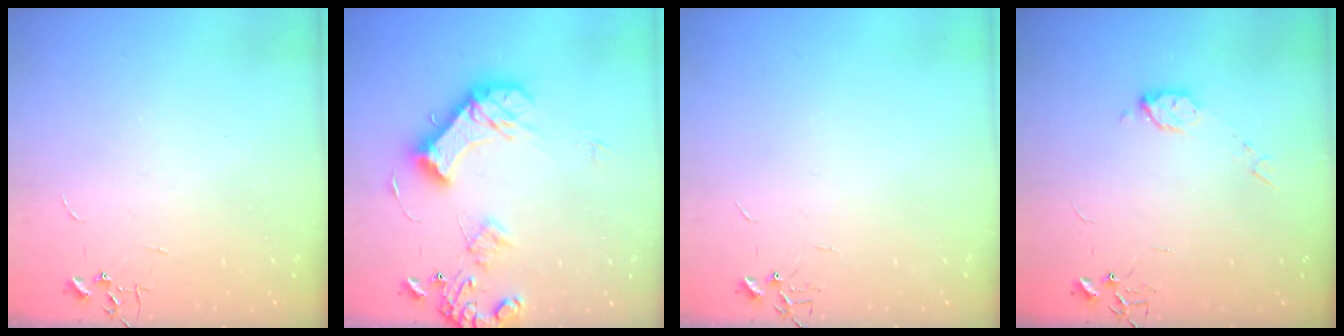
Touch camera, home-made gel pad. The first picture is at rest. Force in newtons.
{"total": 16.4, "press": 16.2, "slide": 2.4}
{"total": 0.0}
{"total": 6.4, "press": 6.4, "slide": 0.3}